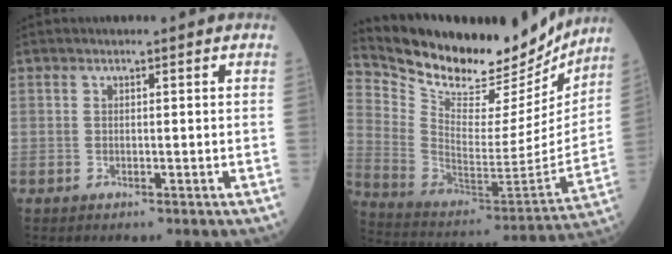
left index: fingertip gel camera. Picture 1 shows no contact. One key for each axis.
{"total": 24.8, "fx": 21.9, "fy": 6.8, "fz": 9.4, "tx": -0.170, "ty": -0.038, "tz": 0.329}